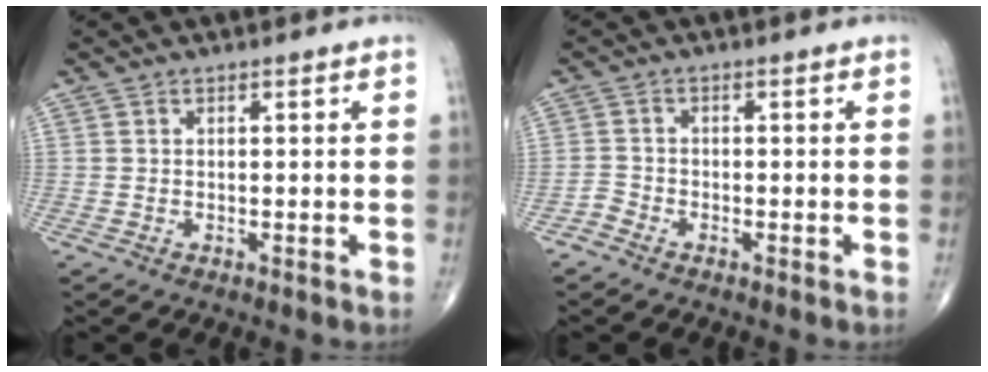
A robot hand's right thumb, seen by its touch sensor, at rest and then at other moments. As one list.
[{"total": 1.7, "force": [-1.5, 0.8, 0.4], "torque": [-0.006, 0.003, -0.035]}]